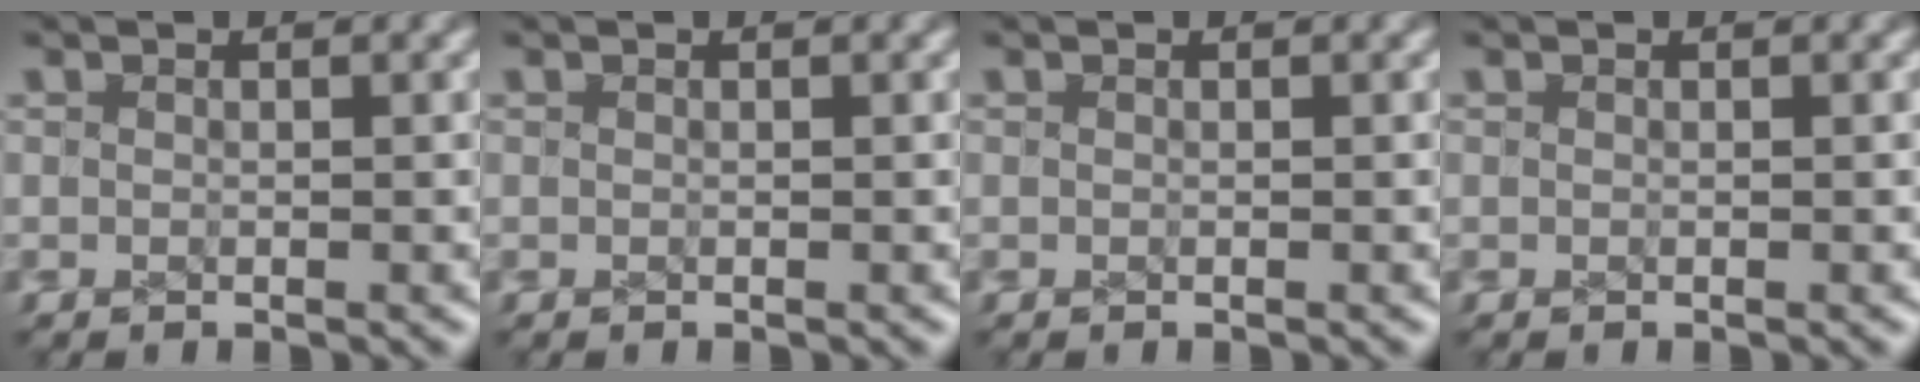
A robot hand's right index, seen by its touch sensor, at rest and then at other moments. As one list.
[{"total": 0.0}, {"total": 0.0}, {"total": 0.0}]